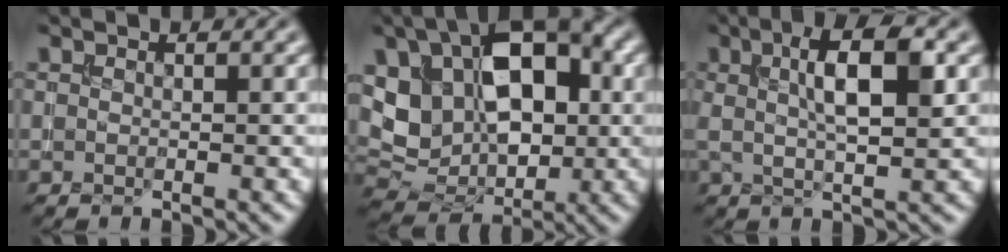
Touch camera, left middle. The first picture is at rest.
{"total": 12.1, "force": [2.0, 8.2, 8.7], "torque": [-0.149, 0.000, 0.038]}
{"total": 6.0, "force": [1.5, 1.5, 5.6], "torque": [-0.088, 0.008, 0.021]}